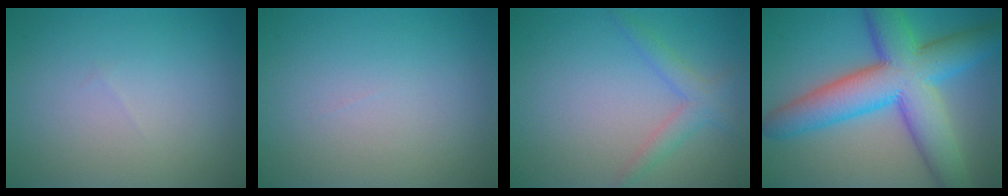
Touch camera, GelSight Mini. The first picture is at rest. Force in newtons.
{"total": 0.0}
{"total": 2.3, "press": 2.3, "slide": 0.1}
{"total": 11.3, "press": 11.3, "slide": 0.2}